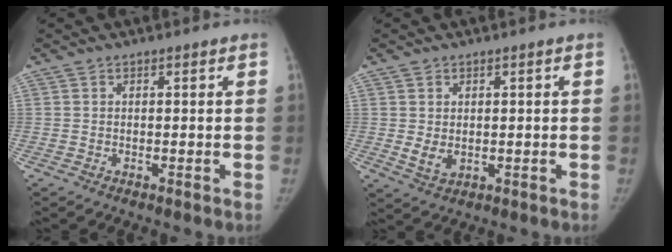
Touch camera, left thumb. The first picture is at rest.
{"total": 3.5, "force": [0.0, 2.6, 2.4], "torque": [-0.038, -0.003, 0.009]}